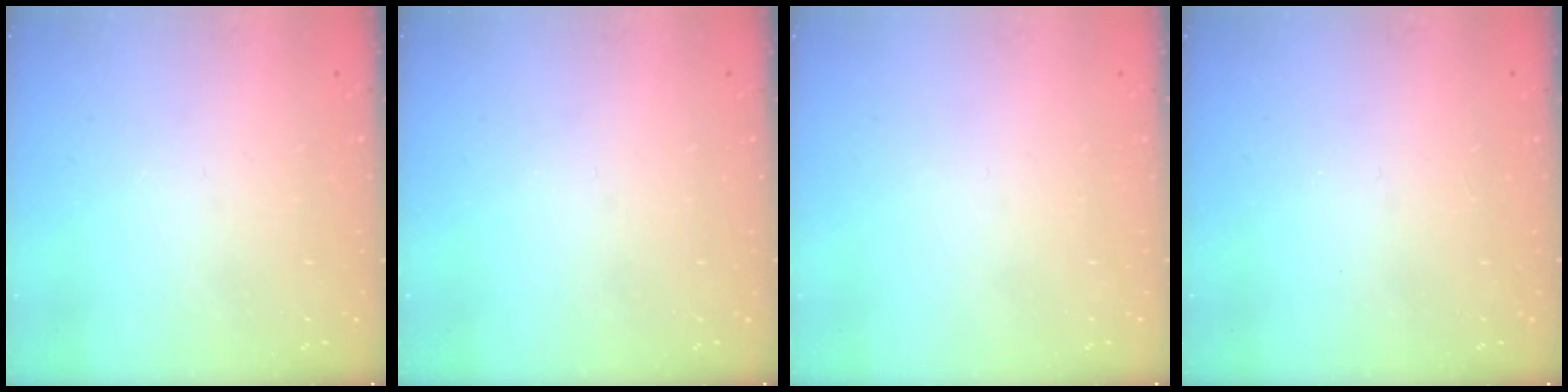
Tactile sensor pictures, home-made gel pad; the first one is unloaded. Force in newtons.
{"total": 0.0}
{"total": 1.5, "press": 1.5, "slide": 0.1}
{"total": 2.6, "press": 2.6, "slide": 0.4}